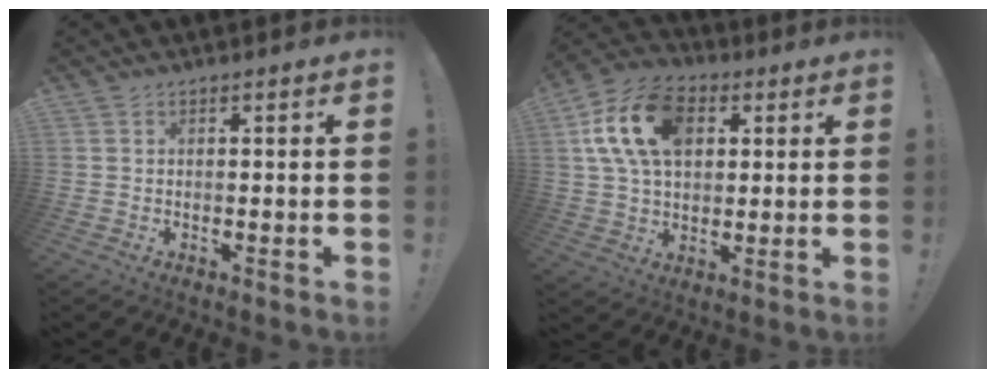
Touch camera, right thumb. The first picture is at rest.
{"total": 18.2, "force": [5.5, 12.3, 12.2], "torque": [-0.212, -0.004, 0.101]}